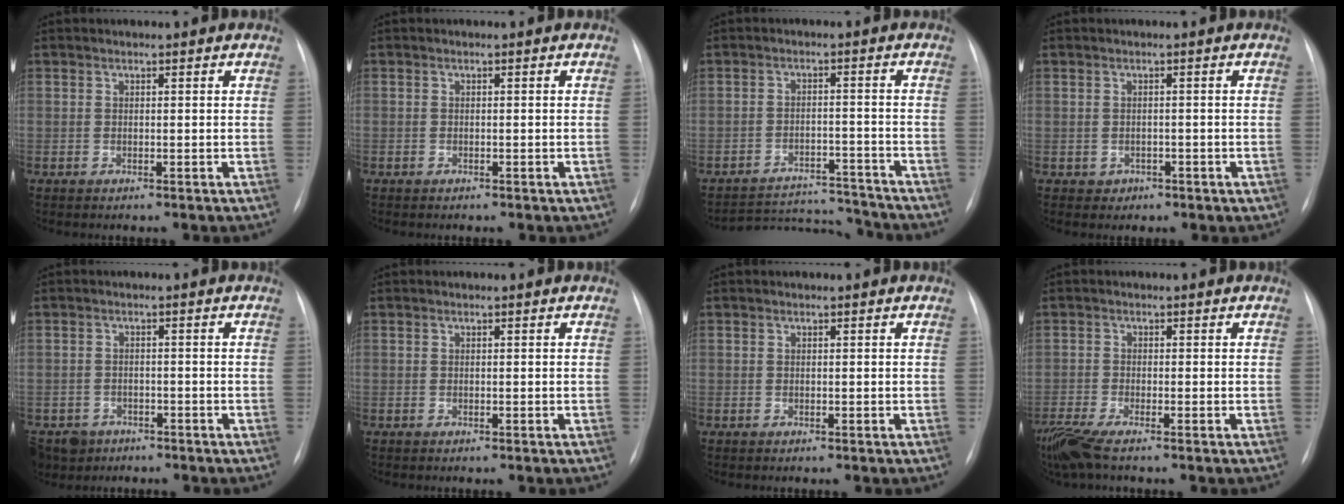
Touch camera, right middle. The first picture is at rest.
{"total": 0.5, "force": [-0.4, 0.3, 0.2], "torque": [-0.005, 0.004, -0.006]}
{"total": 10.6, "force": [-10.6, 0.8, -0.2], "torque": [0.002, 0.011, -0.156]}
{"total": 1.9, "force": [-0.8, 1.7, 0.2], "torque": [-0.004, 0.008, -0.003]}
{"total": 6.3, "force": [-4.6, 4.2, 0.8], "torque": [-0.016, 0.001, -0.074]}
{"total": 0.0}
{"total": 0.0}
{"total": 5.8, "force": [-4.4, 0.5, 3.7], "torque": [-0.083, -0.020, -0.088]}